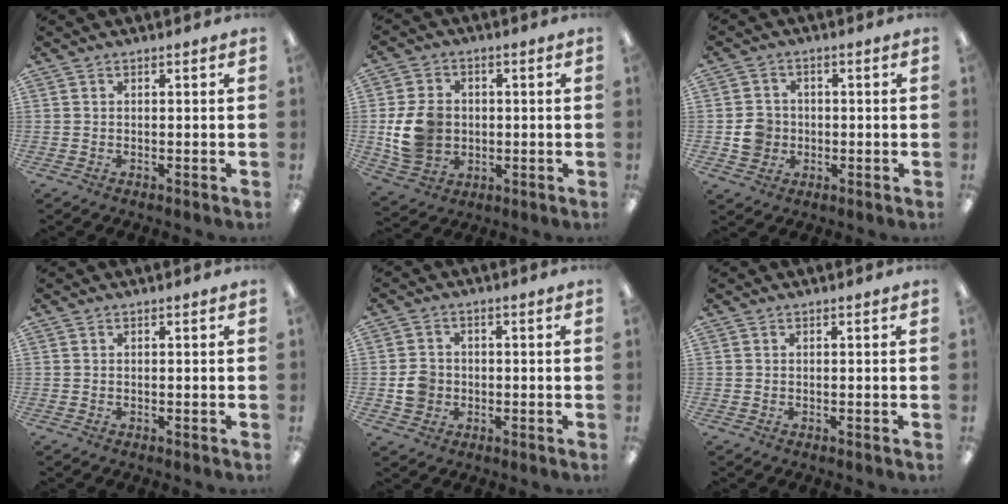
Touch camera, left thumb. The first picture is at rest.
{"total": 10.8, "force": [-0.3, 8.9, 6.0], "torque": [-0.122, 0.013, -0.002]}
{"total": 5.5, "force": [-0.9, 5.1, 1.7], "torque": [-0.018, 0.007, -0.015]}
{"total": 0.0}
{"total": 5.0, "force": [-0.9, 4.6, 1.8], "torque": [-0.024, 0.007, -0.015]}
{"total": 0.0}